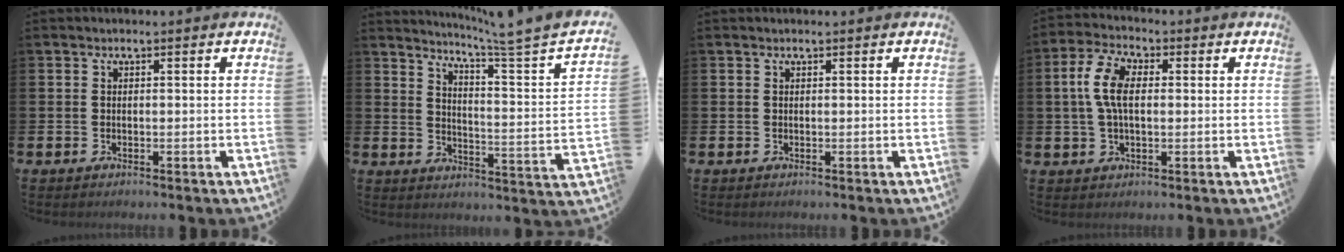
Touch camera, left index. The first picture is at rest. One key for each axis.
{"total": 4.4, "fx": 3.6, "fy": -1.4, "fz": 2.1, "tx": -0.048, "ty": -0.047, "tz": 0.046}
{"total": 0.0}
{"total": 6.5, "fx": 1.6, "fy": 3.5, "fz": 5.3, "tx": -0.114, "ty": 0.014, "tz": 0.024}